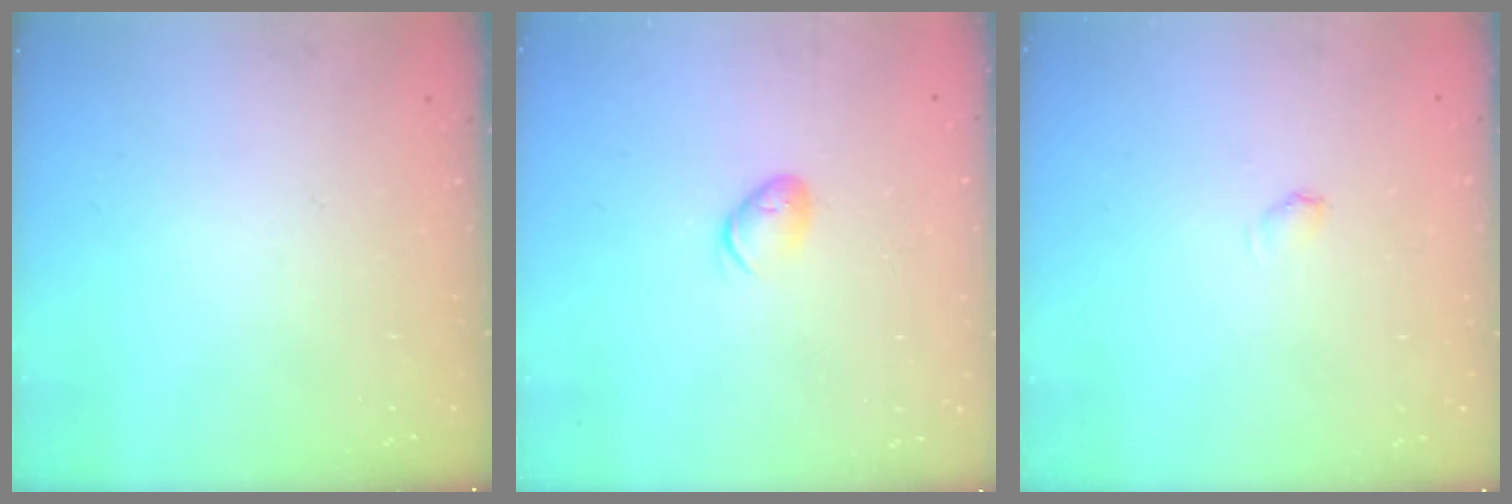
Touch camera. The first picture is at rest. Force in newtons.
{"total": 5.7, "press": 5.6, "slide": 0.9}
{"total": 3.4, "press": 3.3, "slide": 0.7}